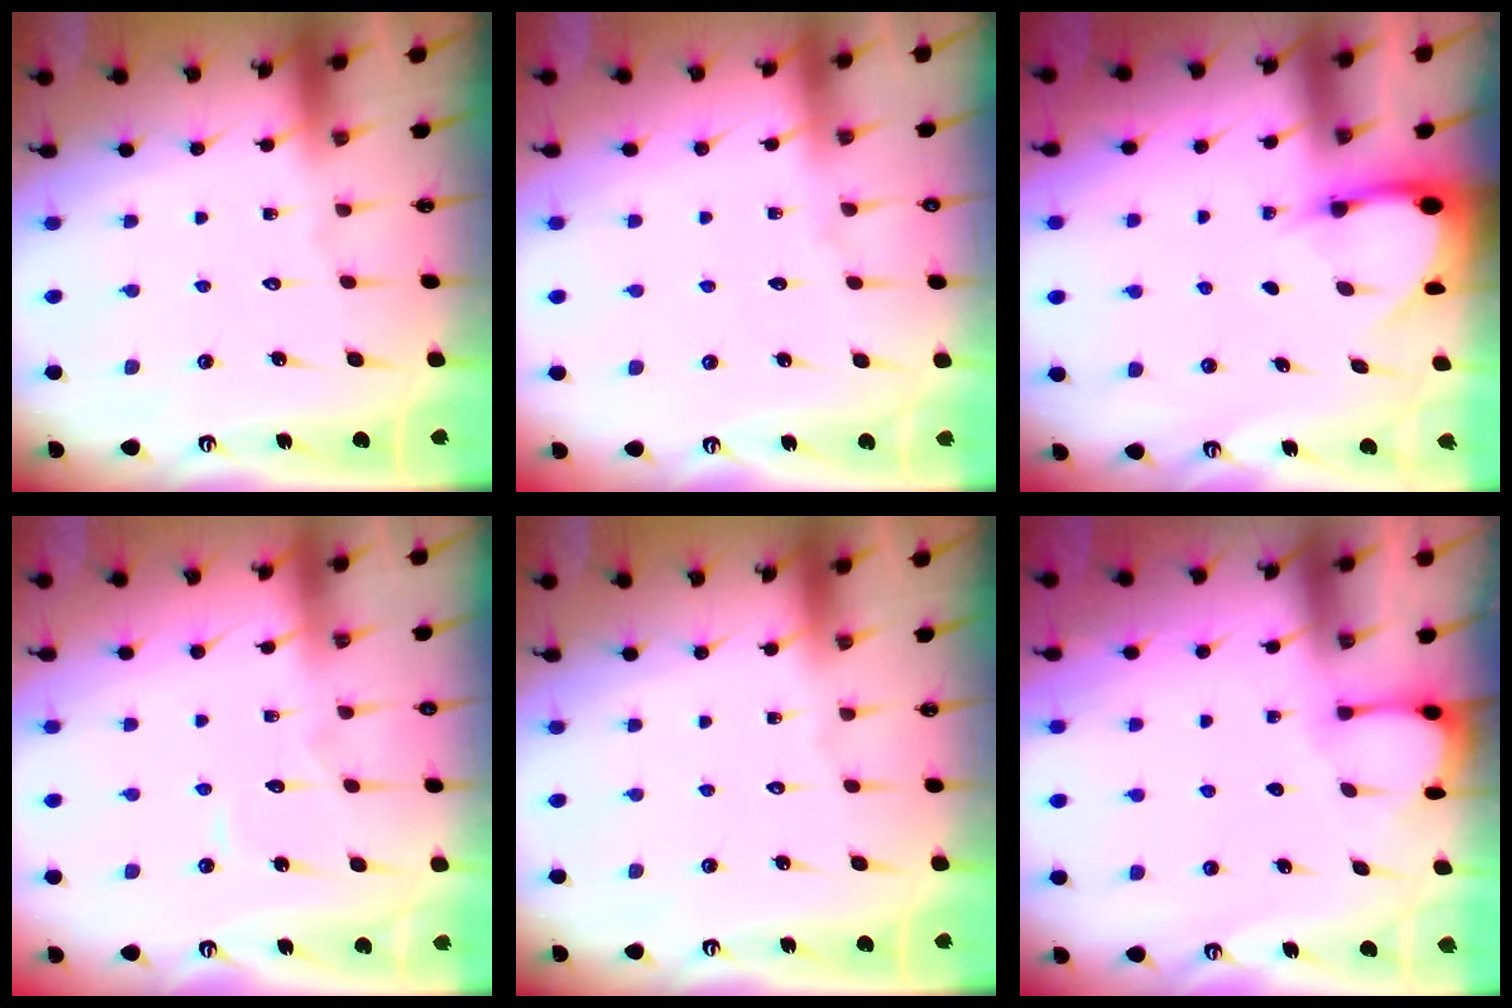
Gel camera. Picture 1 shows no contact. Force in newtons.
{"total": 3.3, "press": 3.3, "slide": 0.6}
{"total": 3.4, "press": 3.4, "slide": 0.2}
{"total": 4.4, "press": 4.3, "slide": 0.5}
{"total": 0.0}
{"total": 2.3, "press": 2.3, "slide": 0.3}